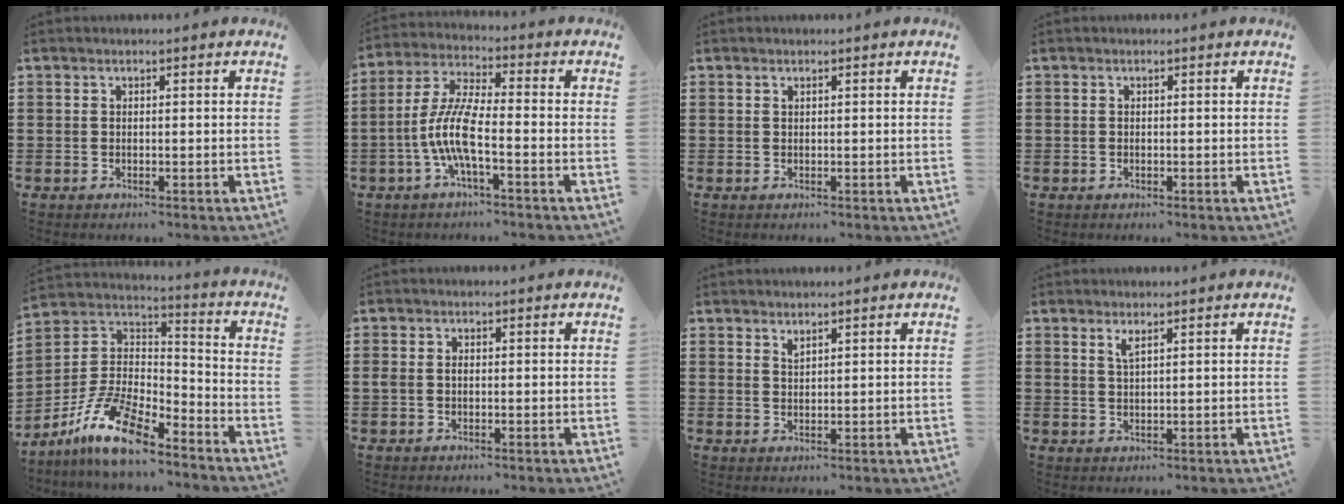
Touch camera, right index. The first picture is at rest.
{"total": 8.3, "force": [-2.7, 1.9, 7.7], "torque": [-0.186, -0.017, -0.059]}
{"total": 0.0}
{"total": 0.0}
{"total": 12.7, "force": [-9.2, 4.0, 7.8], "torque": [-0.176, 0.023, -0.183]}
{"total": 1.2, "force": [-0.2, 0.8, 0.9], "torque": [-0.018, 0.004, -0.004]}
{"total": 1.2, "force": [1.1, 0.3, 0.4], "torque": [-0.008, 0.000, 0.021]}
{"total": 1.8, "force": [1.2, 0.2, 1.3], "torque": [-0.028, 0.001, 0.020]}